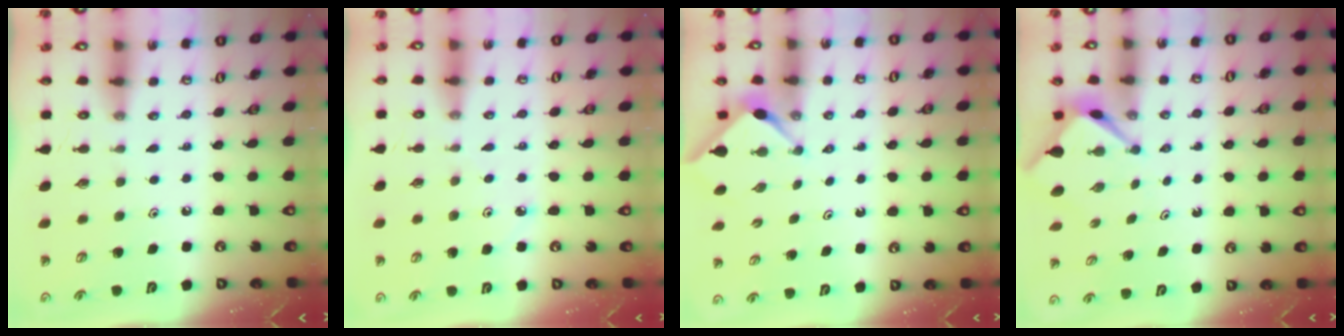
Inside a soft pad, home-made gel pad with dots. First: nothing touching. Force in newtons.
{"total": 2.3, "press": 2.3, "slide": 0.2}
{"total": 3.0, "press": 2.9, "slide": 0.4}
{"total": 2.9, "press": 2.9, "slide": 0.2}